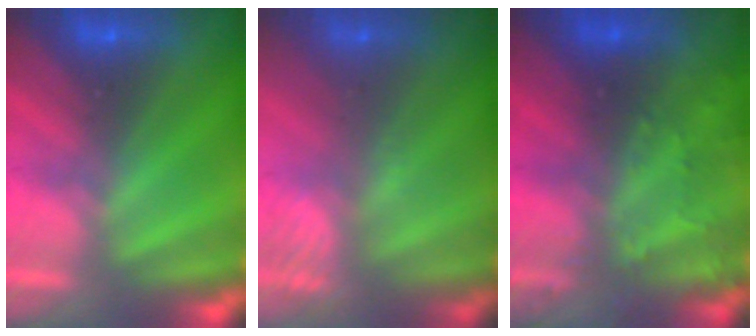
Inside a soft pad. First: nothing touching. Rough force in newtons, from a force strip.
{"total": 2.4}
{"total": 6.7}